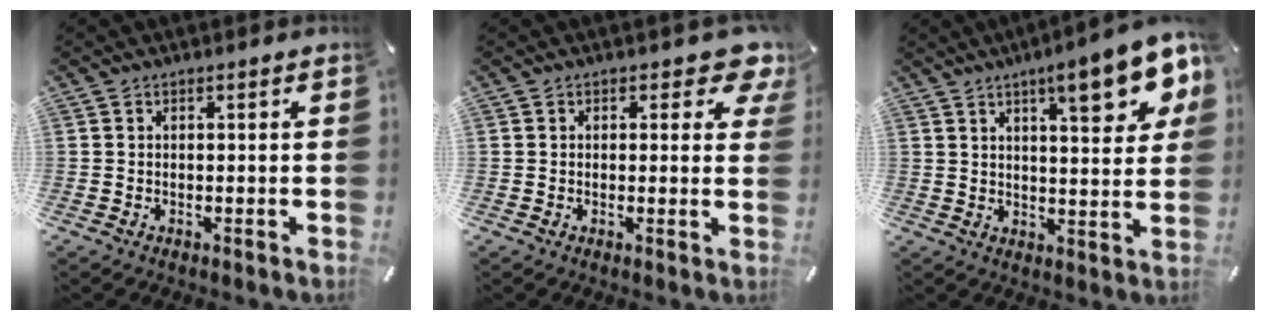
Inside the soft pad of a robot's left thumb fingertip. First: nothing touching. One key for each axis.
{"total": 5.7, "fx": 3.2, "fy": 3.0, "fz": 3.6, "tx": -0.031, "ty": -0.014, "tz": 0.048}
{"total": 14.5, "fx": 8.1, "fy": 4.2, "fz": 11.3, "tx": -0.148, "ty": -0.039, "tz": 0.123}